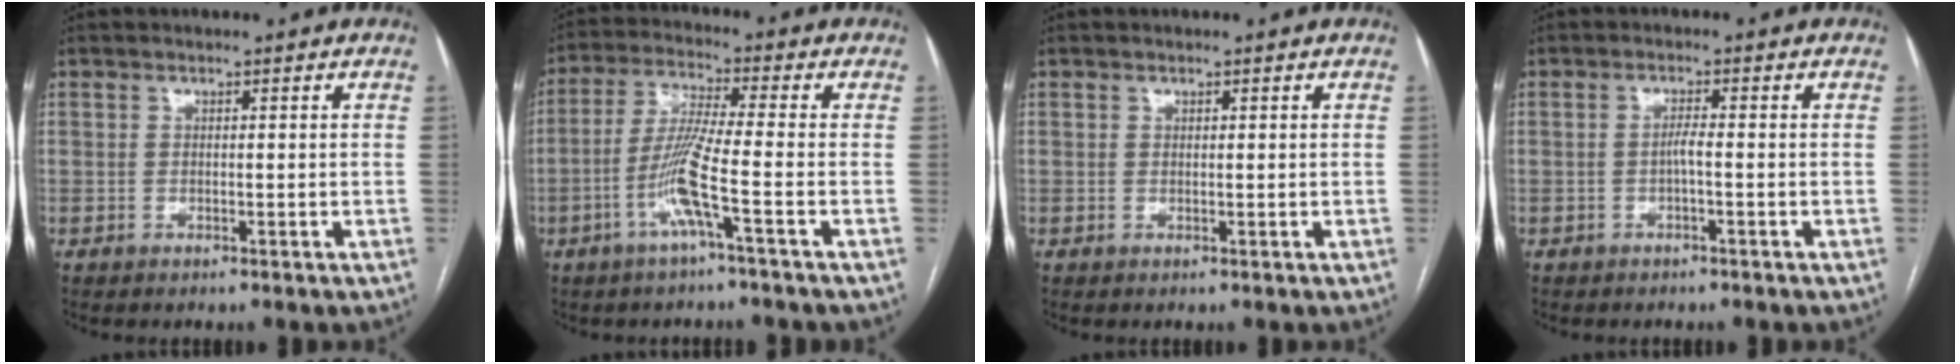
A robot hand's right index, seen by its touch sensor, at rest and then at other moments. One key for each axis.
{"total": 8.1, "fx": -3.3, "fy": -0.9, "fz": 7.4, "tx": -0.151, "ty": 0.000, "tz": -0.069}
{"total": 0.0}
{"total": 1.6, "fx": -0.6, "fy": 0.0, "fz": 1.5, "tx": -0.026, "ty": 0.003, "tz": -0.011}